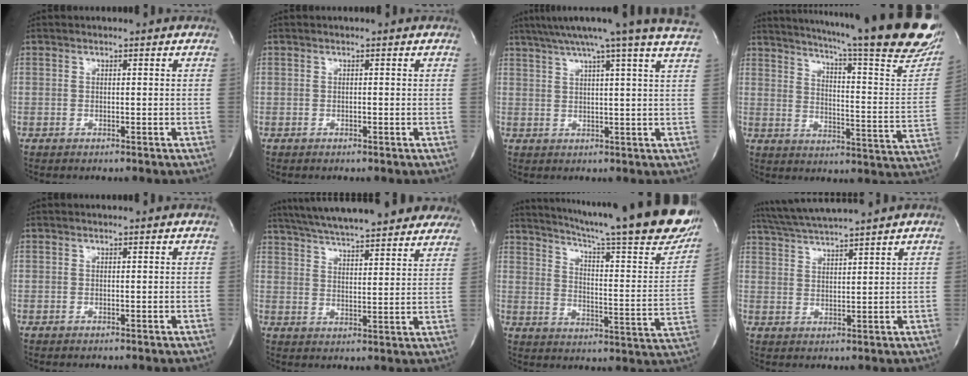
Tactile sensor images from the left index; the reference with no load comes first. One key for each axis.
{"total": 0.0}
{"total": 17.3, "fx": 14.5, "fy": -2.1, "fz": 9.3, "tx": -0.153, "ty": -0.012, "tz": 0.182}
{"total": 31.0, "fx": 25.1, "fy": 2.1, "fz": 18.1, "tx": -0.236, "ty": -0.086, "tz": 0.310}
{"total": 0.0}
{"total": 26.5, "fx": 23.1, "fy": 4.4, "fz": 12.2, "tx": -0.202, "ty": 0.003, "tz": 0.300}
{"total": 30.1, "fx": 25.0, "fy": 2.0, "fz": 16.7, "tx": -0.250, "ty": -0.076, "tz": 0.318}
{"total": 8.4, "fx": 7.6, "fy": -1.5, "fz": 3.2, "tx": -0.063, "ty": 0.016, "tz": 0.135}